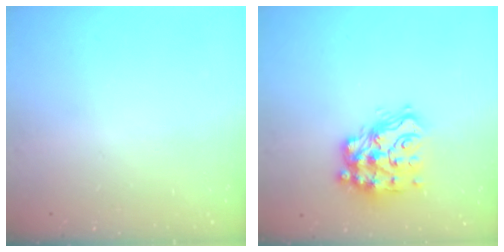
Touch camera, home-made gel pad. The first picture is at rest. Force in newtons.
{"total": 15.9, "press": 15.9, "slide": 0.9}